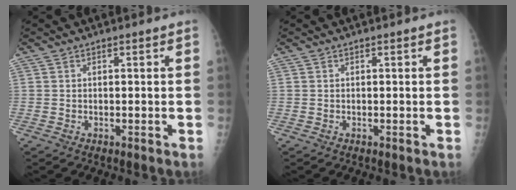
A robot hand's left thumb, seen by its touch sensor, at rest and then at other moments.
{"total": 0.0}